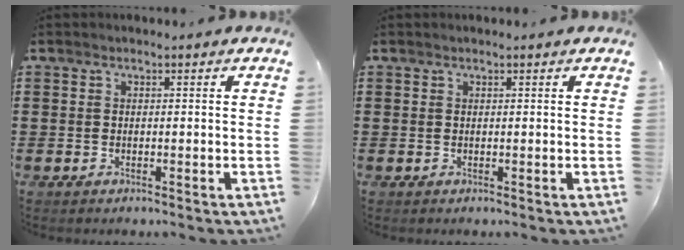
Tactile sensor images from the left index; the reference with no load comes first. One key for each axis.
{"total": 0.0}